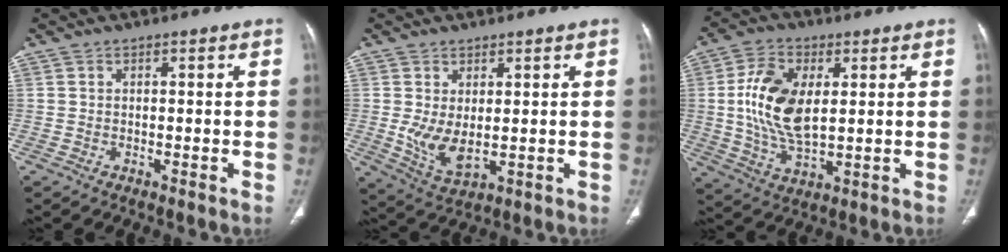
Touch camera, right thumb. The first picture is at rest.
{"total": 6.4, "force": [0.4, 3.3, 5.5], "torque": [-0.102, -0.019, 0.024]}
{"total": 13.5, "force": [2.1, 7.2, 11.3], "torque": [-0.216, -0.009, 0.042]}